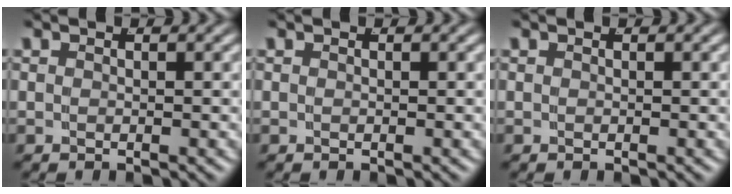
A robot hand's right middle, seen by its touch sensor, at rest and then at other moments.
{"total": 0.0}
{"total": 0.0}